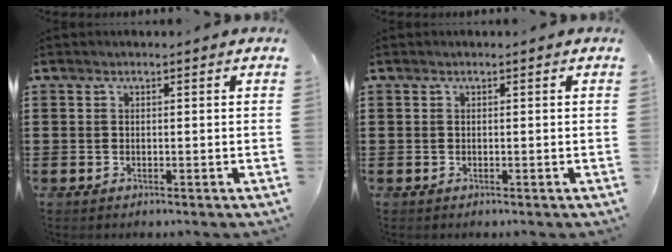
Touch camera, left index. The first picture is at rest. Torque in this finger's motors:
{"motor_torque": [-0.01, -0.01, 0.00, 0.00]}